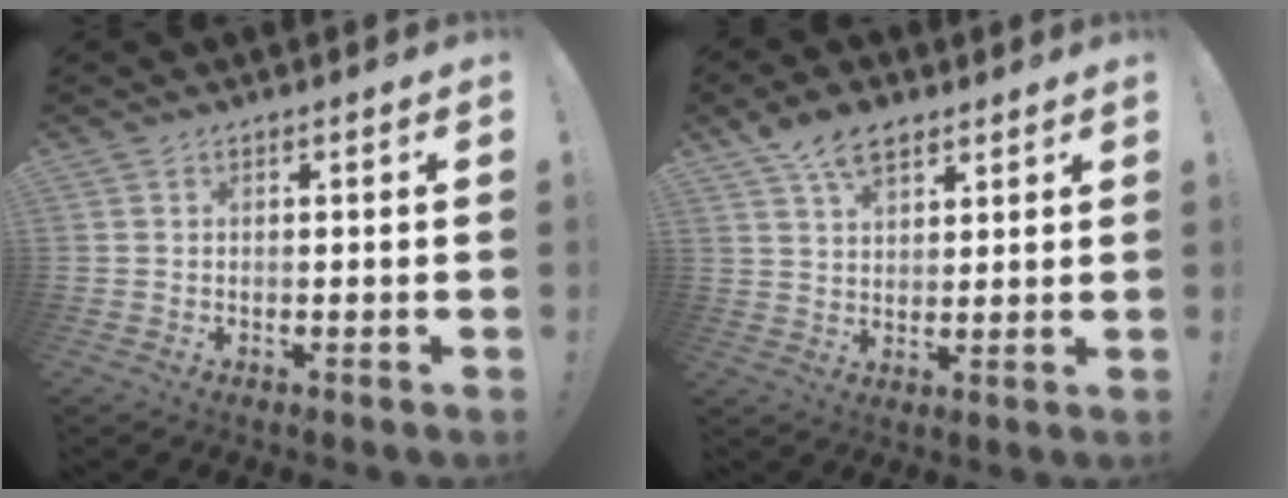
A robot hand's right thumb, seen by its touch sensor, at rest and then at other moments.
{"total": 9.0, "force": [5.8, 5.1, 4.7], "torque": [-0.078, -0.020, 0.108]}